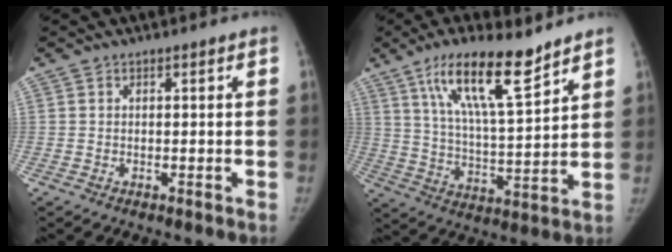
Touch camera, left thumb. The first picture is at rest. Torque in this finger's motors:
{"motor_torque": [0.77, -0.27, 1.73, -1.02, 0.48]}